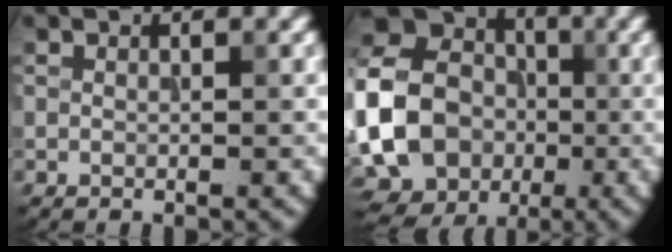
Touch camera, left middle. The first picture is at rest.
{"total": 18.3, "force": [-2.9, 16.2, 8.2], "torque": [-0.190, 0.000, -0.098]}